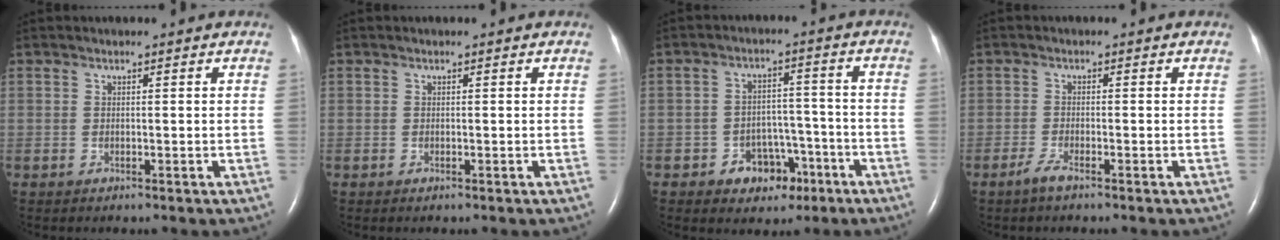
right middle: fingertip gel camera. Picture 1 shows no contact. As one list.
[{"total": 0.0}, {"total": 6.4, "force": [-3.5, 4.5, 2.9], "torque": [-0.039, 0.023, -0.044]}, {"total": 1.9, "force": [-1.4, 0.0, 1.2], "torque": [-0.036, -0.005, -0.032]}]